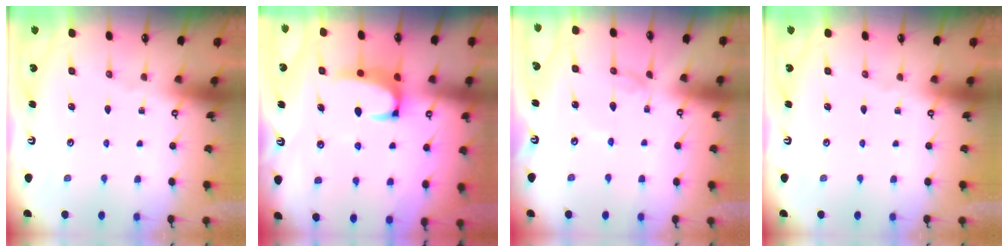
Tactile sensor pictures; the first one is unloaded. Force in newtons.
{"total": 2.2, "press": 2.0, "slide": 0.9}
{"total": 1.6, "press": 1.6, "slide": 0.0}
{"total": 0.0}